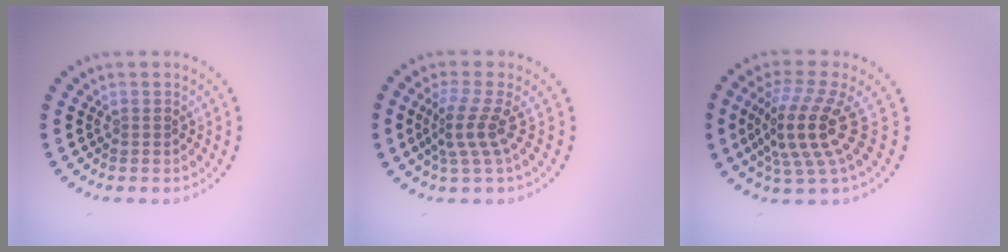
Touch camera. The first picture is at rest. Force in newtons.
{"total": 2.8, "press": 1.9, "slide": 2.1}
{"total": 4.7, "press": 3.5, "slide": 3.1}